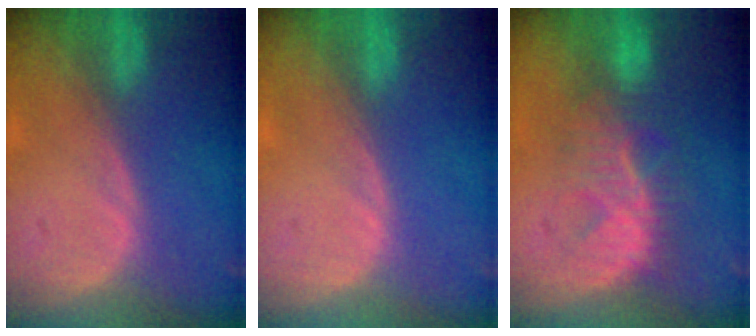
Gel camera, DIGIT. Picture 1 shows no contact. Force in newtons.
{"total": 0.0}
{"total": 8.0, "press": 7.9, "slide": 1.3}